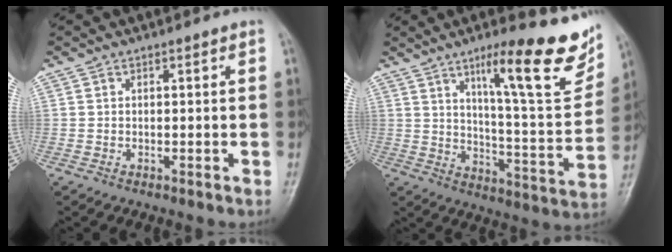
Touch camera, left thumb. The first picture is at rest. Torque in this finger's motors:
{"motor_torque": [0.51, 0.32, 1.46, -1.31, 0.09]}